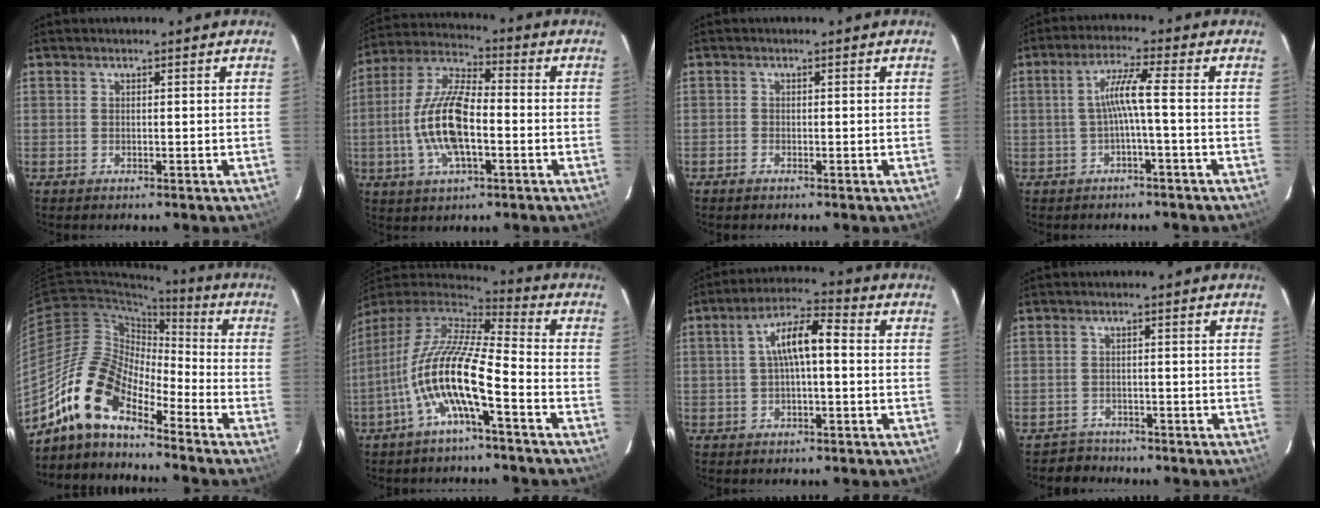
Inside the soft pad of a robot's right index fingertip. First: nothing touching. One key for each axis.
{"total": 14.2, "fx": -2.8, "fy": 5.2, "fz": 12.9, "tx": -0.268, "ty": 0.003, "tz": -0.057}
{"total": 0.9, "fx": -0.7, "fy": 0.4, "fz": 0.2, "tx": -0.006, "ty": 0.001, "tz": -0.016}
{"total": 4.9, "fx": -1.2, "fy": -0.7, "fz": 4.7, "tx": -0.100, "ty": 0.006, "tz": -0.017}
{"total": 13.4, "fx": -10.0, "fy": 4.8, "fz": 7.5, "tx": -0.132, "ty": 0.015, "tz": -0.207}
{"total": 15.1, "fx": -5.7, "fy": 3.0, "fz": 13.7, "tx": -0.254, "ty": -0.011, "tz": -0.115}
{"total": 7.8, "fx": 0.3, "fy": 2.3, "fz": 7.4, "tx": -0.136, "ty": 0.023, "tz": 0.006}
{"total": 3.0, "fx": -2.1, "fy": 1.9, "fz": -0.8, "tx": 0.009, "ty": 0.016, "tz": -0.037}